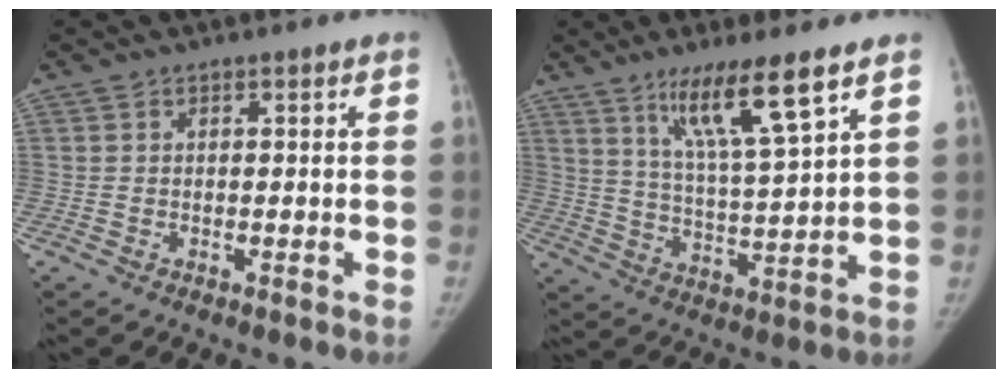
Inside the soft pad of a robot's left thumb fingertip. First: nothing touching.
{"total": 12.3, "force": [7.6, 0.9, 9.6], "torque": [-0.176, -0.045, 0.143]}